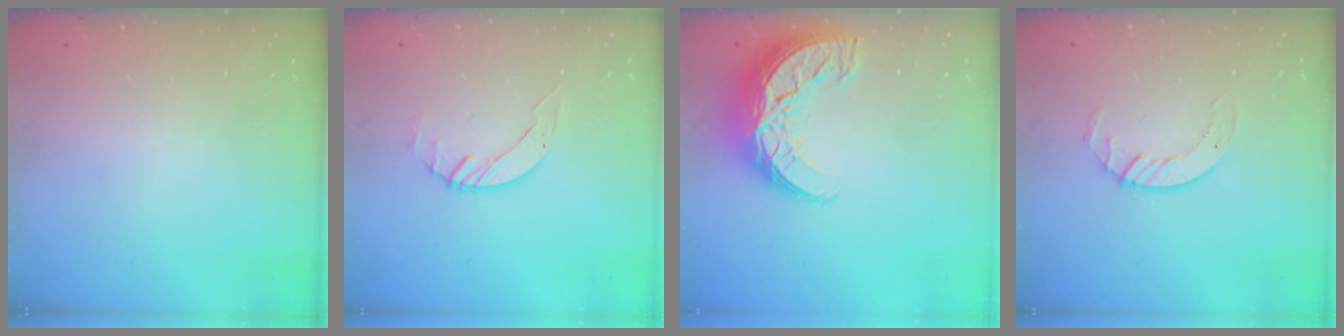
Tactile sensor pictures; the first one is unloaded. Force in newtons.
{"total": 2.6, "press": 2.6, "slide": 0.3}
{"total": 14.7, "press": 14.7, "slide": 1.0}
{"total": 5.7, "press": 5.7, "slide": 0.4}